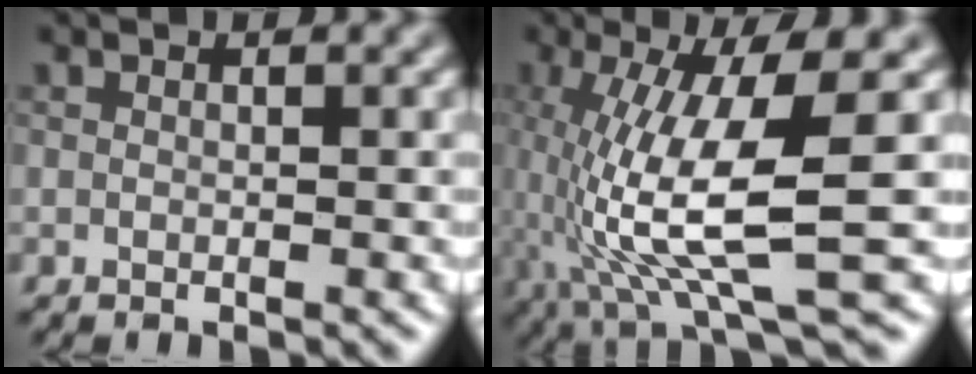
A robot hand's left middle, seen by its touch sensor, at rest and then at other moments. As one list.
[{"total": 9.8, "force": [-1.0, 2.3, 9.4], "torque": [-0.181, -0.009, -0.010]}]